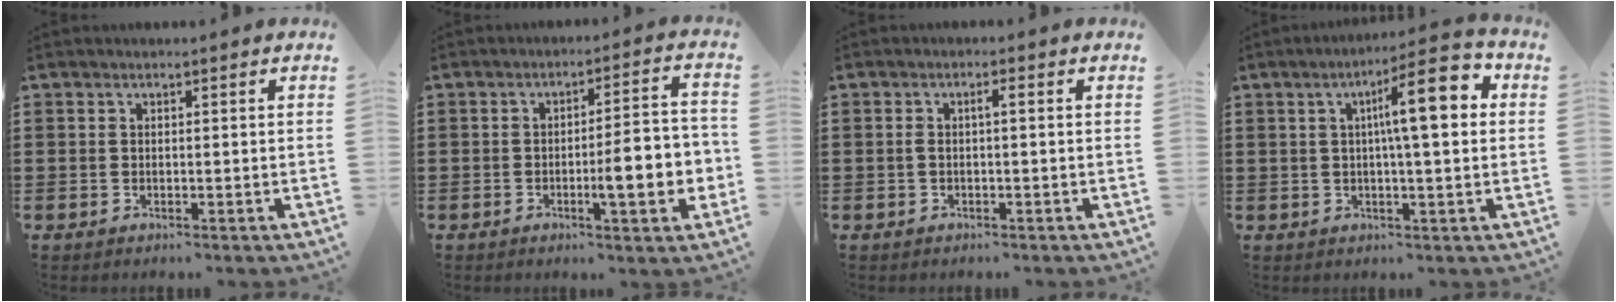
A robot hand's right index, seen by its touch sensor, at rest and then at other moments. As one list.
[{"total": 8.5, "force": [-2.2, 1.7, 8.1], "torque": [-0.114, -0.006, -0.037]}, {"total": 1.6, "force": [-0.2, 0.1, 1.5], "torque": [-0.037, -0.001, -0.009]}, {"total": 10.4, "force": [1.9, 2.2, 10.0], "torque": [-0.158, -0.003, 0.021]}]